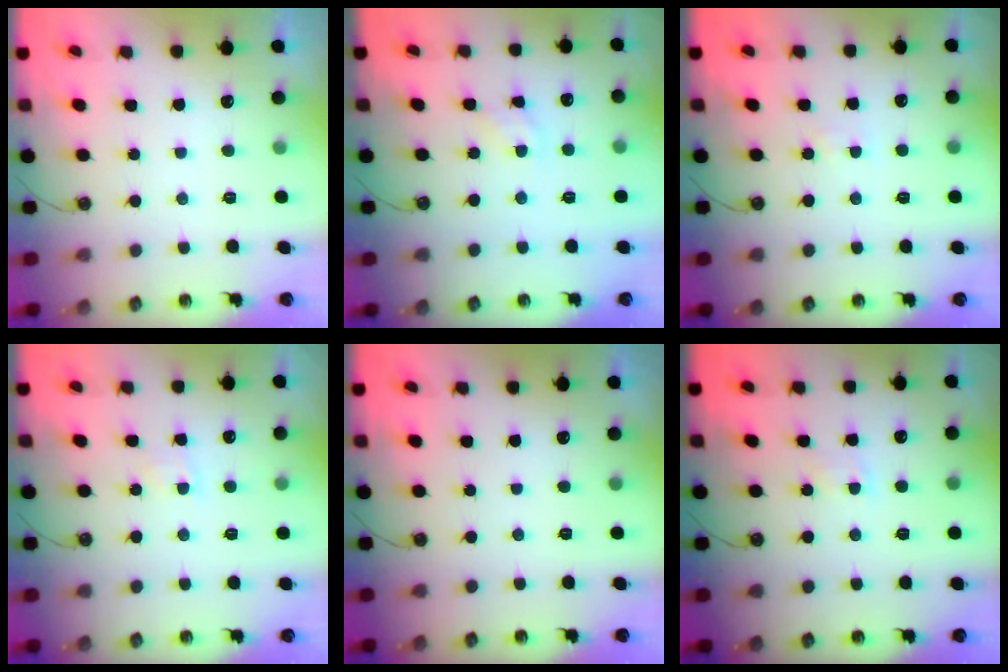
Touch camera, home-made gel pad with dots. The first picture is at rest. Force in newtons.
{"total": 3.4, "press": 3.4, "slide": 0.3}
{"total": 3.0, "press": 2.9, "slide": 0.4}
{"total": 3.1, "press": 3.1, "slide": 0.4}
{"total": 0.0}
{"total": 3.1, "press": 3.1, "slide": 0.5}